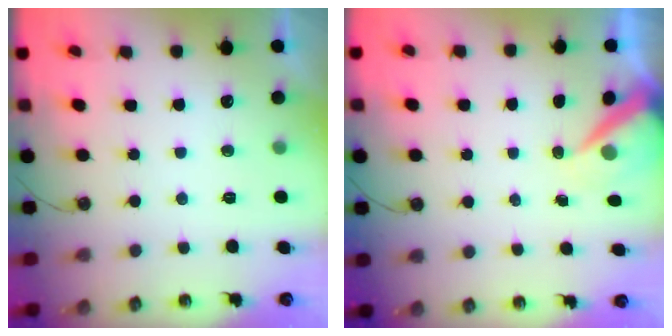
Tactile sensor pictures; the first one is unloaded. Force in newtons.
{"total": 6.6, "press": 6.6, "slide": 0.9}